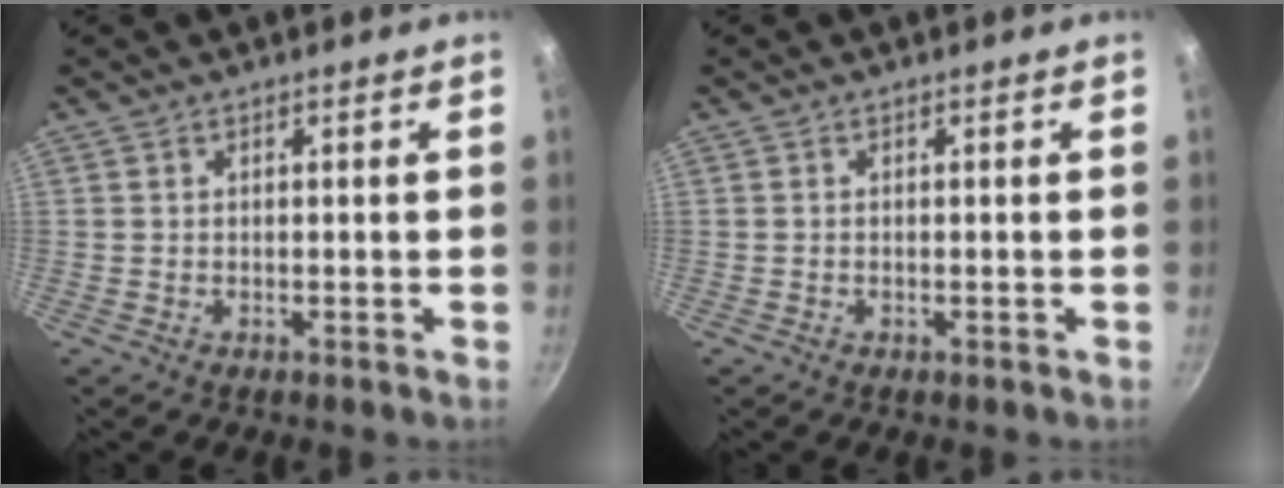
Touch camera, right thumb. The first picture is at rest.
{"total": 0.0}